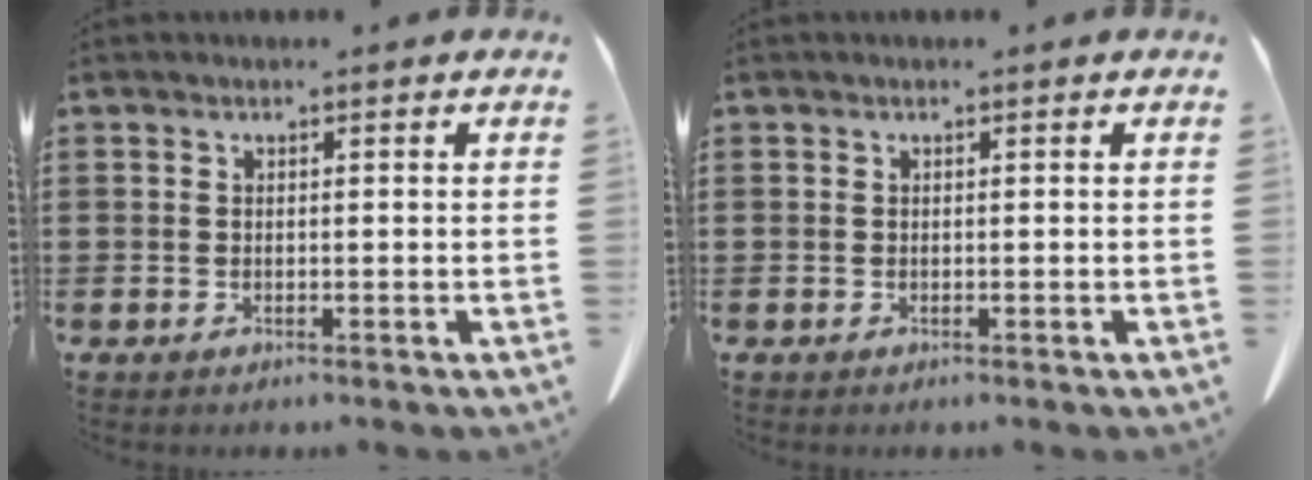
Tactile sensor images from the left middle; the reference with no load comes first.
{"total": 0.0}